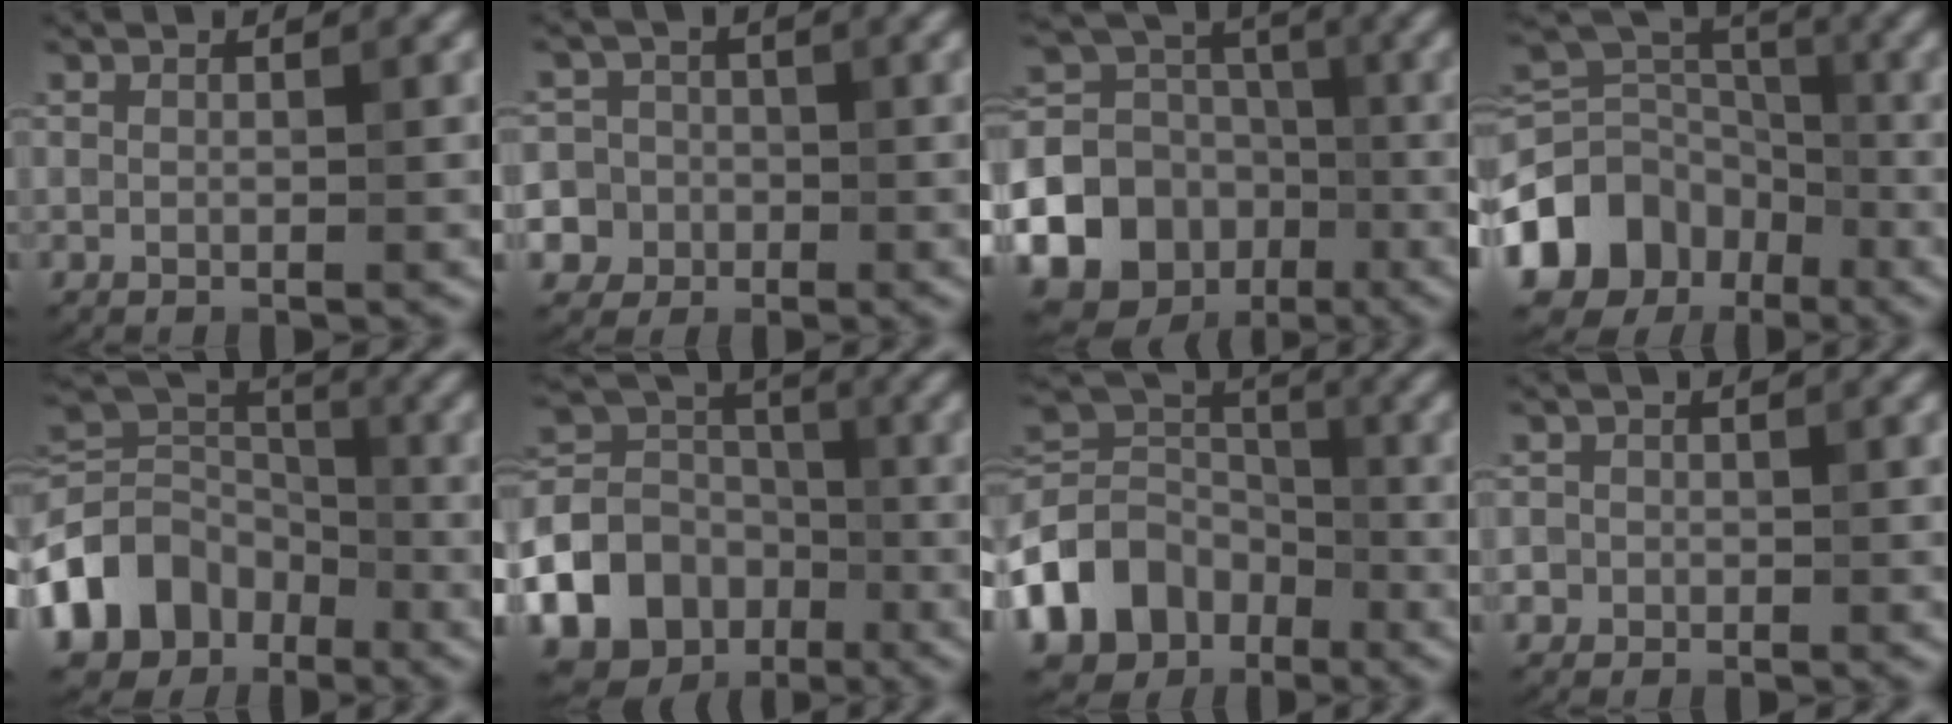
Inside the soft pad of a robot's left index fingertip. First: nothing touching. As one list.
[{"total": 8.9, "force": [-1.8, 8.3, 2.5], "torque": [-0.054, 0.019, -0.058]}, {"total": 16.1, "force": [-4.8, 14.5, 5.3], "torque": [-0.148, -0.014, -0.096]}, {"total": 12.7, "force": [-6.3, 9.9, 4.8], "torque": [-0.126, -0.005, -0.114]}, {"total": 9.7, "force": [-4.6, 7.3, 4.4], "torque": [-0.101, 0.009, -0.102]}, {"total": 15.1, "force": [-6.0, 12.7, 5.6], "torque": [-0.142, -0.014, -0.117]}, {"total": 10.9, "force": [-5.1, 8.3, 4.9], "torque": [-0.123, 0.005, -0.103]}, {"total": 2.3, "force": [-0.4, 2.3, 0.4], "torque": [0.016, 0.016, -0.025]}]